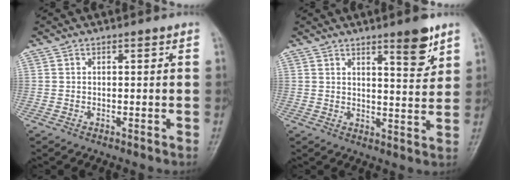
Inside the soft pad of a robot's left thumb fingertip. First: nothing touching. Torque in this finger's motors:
{"motor_torque": [0.12, 0.17, 0.30, 0.12, 0.13]}